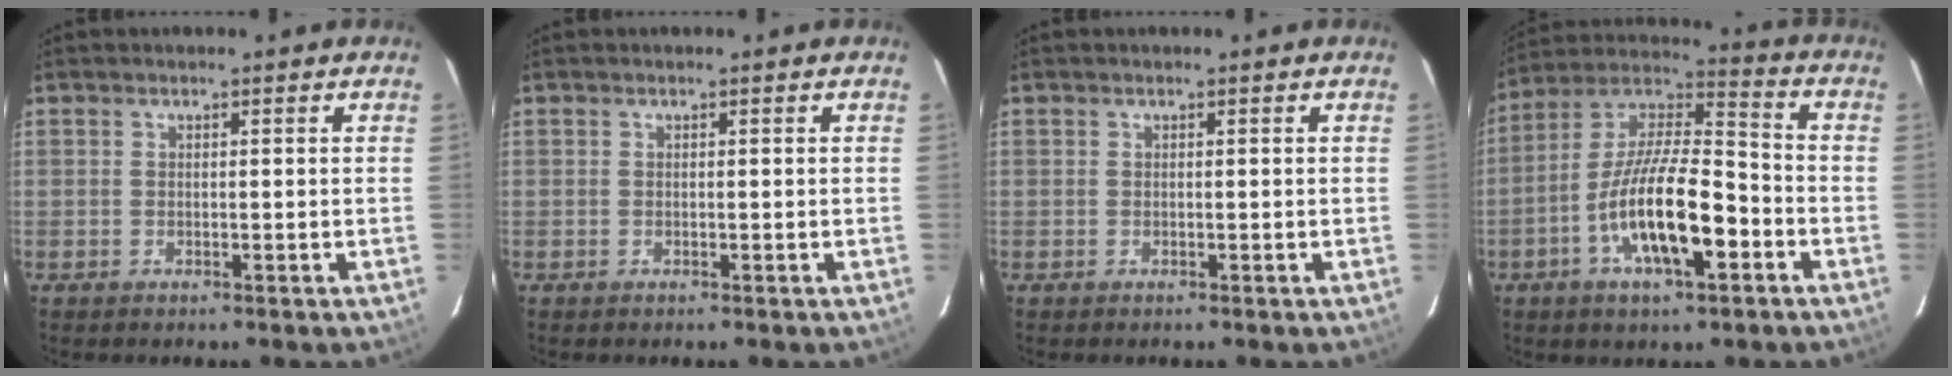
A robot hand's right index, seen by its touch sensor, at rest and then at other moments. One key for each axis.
{"total": 0.0}
{"total": 0.0}
{"total": 16.4, "fx": -6.2, "fy": 5.3, "fz": 14.2, "tx": -0.269, "ty": -0.003, "tz": -0.113}